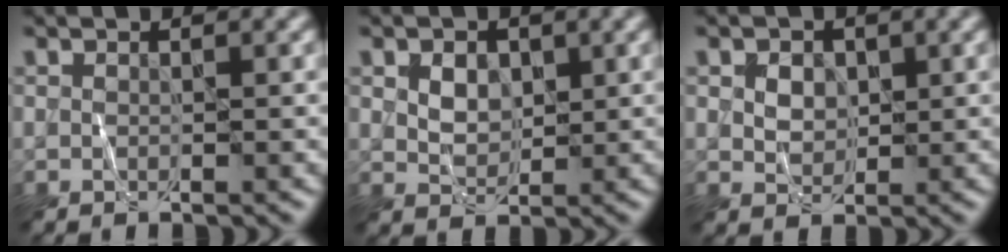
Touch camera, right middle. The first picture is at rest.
{"total": 2.3, "force": [0.6, 1.7, 1.4], "torque": [-0.026, -0.002, 0.009]}
{"total": 2.2, "force": [0.6, 1.7, 1.2], "torque": [-0.025, 0.001, 0.008]}